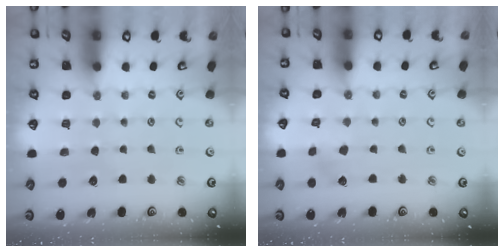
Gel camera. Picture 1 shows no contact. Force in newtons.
{"total": 2.7, "press": 2.7, "slide": 0.7}